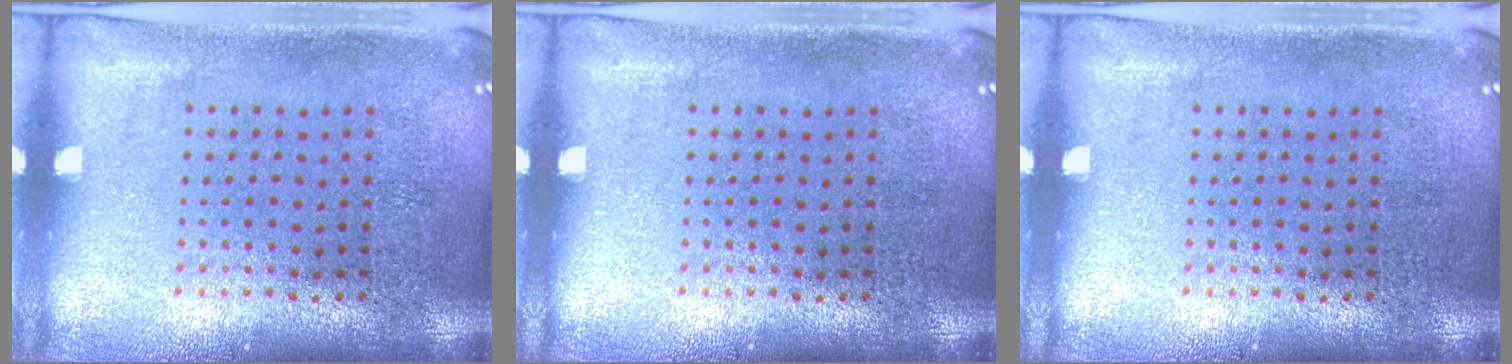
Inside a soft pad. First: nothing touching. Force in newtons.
{"total": 0.0}
{"total": 0.0}